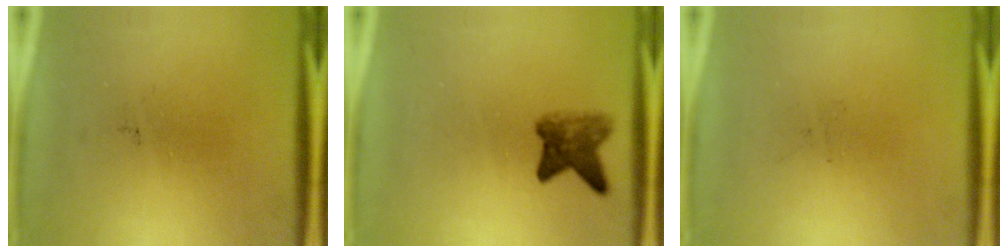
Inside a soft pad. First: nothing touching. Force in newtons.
{"total": 4.2}
{"total": 0.0}